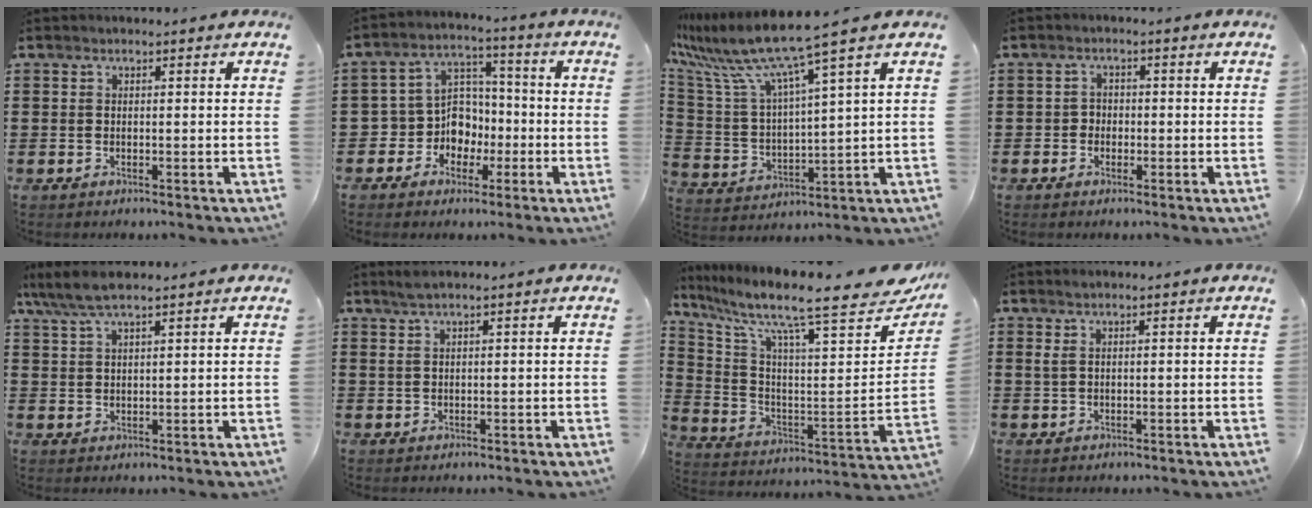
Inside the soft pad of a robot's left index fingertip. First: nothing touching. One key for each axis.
{"total": 7.1, "fx": -1.4, "fy": 6.7, "fz": 1.8, "tx": -0.065, "ty": -0.003, "tz": -0.025}
{"total": 9.5, "fx": 7.3, "fy": -0.4, "fz": 6.1, "tx": -0.156, "ty": -0.050, "tz": 0.115}
{"total": 1.6, "fx": -0.6, "fy": 1.4, "fz": 0.4, "tx": -0.012, "ty": 0.005, "tz": -0.016}
{"total": 5.2, "fx": 3.9, "fy": 0.8, "fz": 3.3, "tx": -0.072, "ty": -0.002, "tz": 0.072}
{"total": 1.7, "fx": 0.9, "fy": 0.1, "fz": 1.4, "tx": -0.028, "ty": 0.000, "tz": 0.016}
{"total": 11.2, "fx": 9.0, "fy": 1.1, "fz": 6.6, "tx": -0.144, "ty": -0.084, "tz": 0.139}
{"total": 1.1, "fx": 0.4, "fy": 0.2, "fz": 1.0, "tx": -0.021, "ty": 0.000, "tz": 0.008}